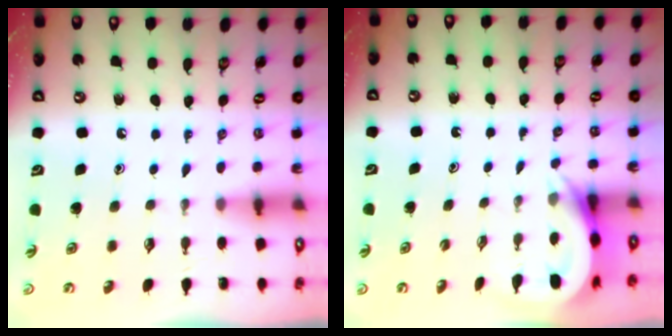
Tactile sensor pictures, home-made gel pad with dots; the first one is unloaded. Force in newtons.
{"total": 5.3, "press": 5.3, "slide": 0.3}